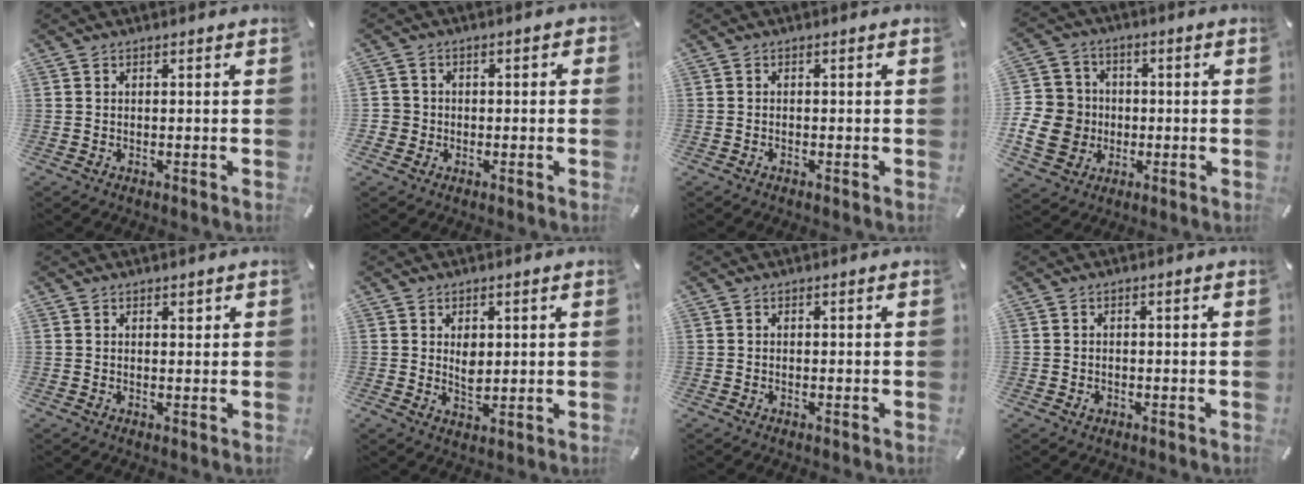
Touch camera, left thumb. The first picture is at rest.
{"total": 3.8, "force": [-1.2, 3.5, 0.5], "torque": [-0.012, 0.014, -0.023]}
{"total": 0.6, "force": [-0.5, 0.2, 0.4], "torque": [-0.009, -0.001, -0.008]}
{"total": 11.0, "force": [-1.5, 10.3, 3.4], "torque": [-0.092, 0.014, -0.024]}
{"total": 1.1, "force": [0.6, 0.8, 0.5], "torque": [-0.001, -0.002, 0.009]}
{"total": 3.9, "force": [1.0, 2.5, 2.8], "torque": [-0.042, -0.004, 0.015]}
{"total": 0.0}
{"total": 1.0, "force": [-0.4, 0.8, 0.4], "torque": [-0.007, 0.002, -0.008]}